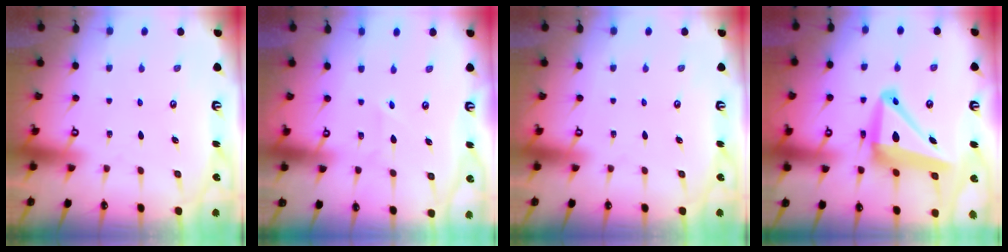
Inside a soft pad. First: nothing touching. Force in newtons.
{"total": 3.0, "press": 2.9, "slide": 0.5}
{"total": 0.0}
{"total": 16.1, "press": 15.6, "slide": 3.9}